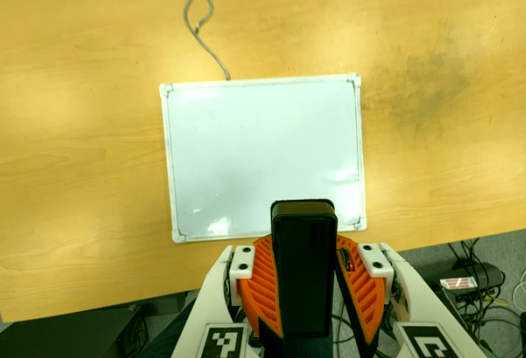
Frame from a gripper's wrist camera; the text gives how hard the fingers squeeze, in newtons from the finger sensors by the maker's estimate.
{"total": 8.5, "left": 8.5, "right": 8.6}